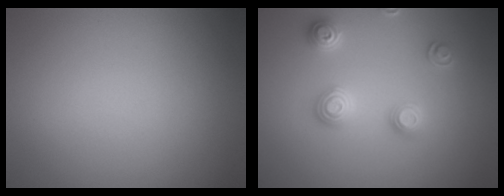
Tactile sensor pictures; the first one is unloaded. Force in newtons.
{"total": 2.8, "press": 2.7, "slide": 0.8}